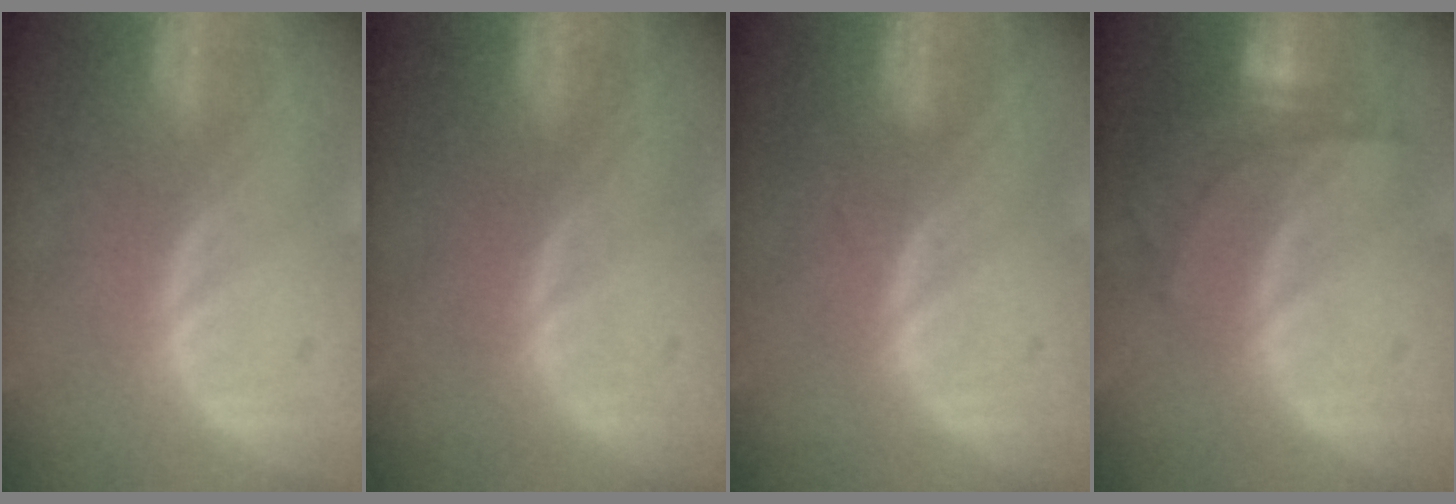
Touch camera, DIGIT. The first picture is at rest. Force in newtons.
{"total": 0.0}
{"total": 0.6, "press": 0.6, "slide": 0.2}
{"total": 5.9, "press": 5.6, "slide": 1.9}